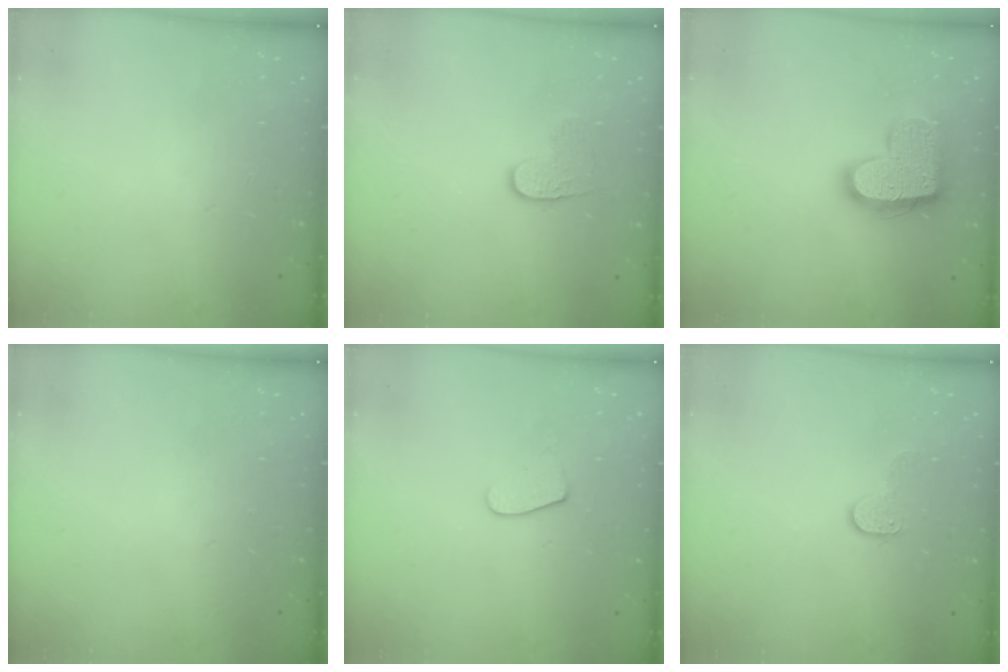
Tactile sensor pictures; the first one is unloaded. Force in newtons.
{"total": 4.7, "press": 4.7, "slide": 0.2}
{"total": 17.2, "press": 17.2, "slide": 0.9}
{"total": 0.0}
{"total": 6.7, "press": 6.7, "slide": 0.6}
{"total": 5.9, "press": 5.9, "slide": 0.5}